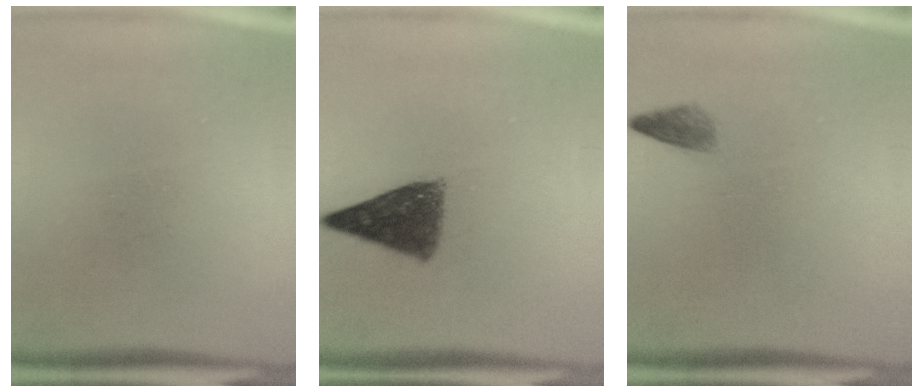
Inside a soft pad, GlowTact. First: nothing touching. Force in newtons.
{"total": 8.7}
{"total": 1.5}